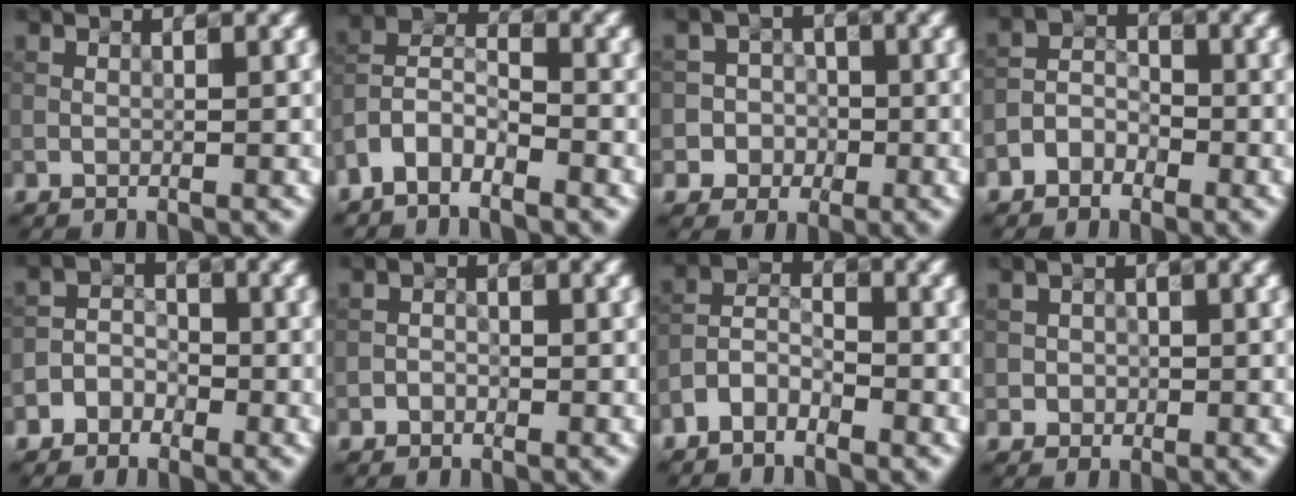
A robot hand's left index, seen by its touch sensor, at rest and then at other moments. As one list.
[{"total": 4.1, "force": [-2.8, 2.0, 2.2], "torque": [-0.043, 0.008, -0.064]}, {"total": 4.9, "force": [-1.6, 4.6, 0.1], "torque": [0.025, 0.012, -0.045]}, {"total": 2.5, "force": [-1.6, 1.8, 0.7], "torque": [-0.005, 0.015, -0.034]}, {"total": 2.6, "force": [-1.5, 2.1, 0.4], "torque": [0.019, 0.013, -0.039]}, {"total": 0.9, "force": [-0.5, 0.7, 0.1], "torque": [0.006, 0.004, -0.013]}, {"total": 3.0, "force": [-2.2, 1.5, 1.3], "torque": [-0.026, 0.011, -0.053]}, {"total": 1.7, "force": [-0.2, 1.6, 0.1], "torque": [0.020, 0.003, -0.012]}]